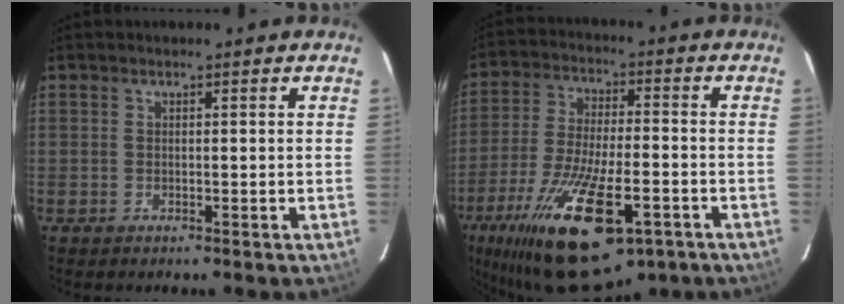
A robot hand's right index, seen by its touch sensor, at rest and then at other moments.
{"total": 23.5, "force": [-13.3, 8.5, 17.4], "torque": [-0.343, -0.060, -0.217]}